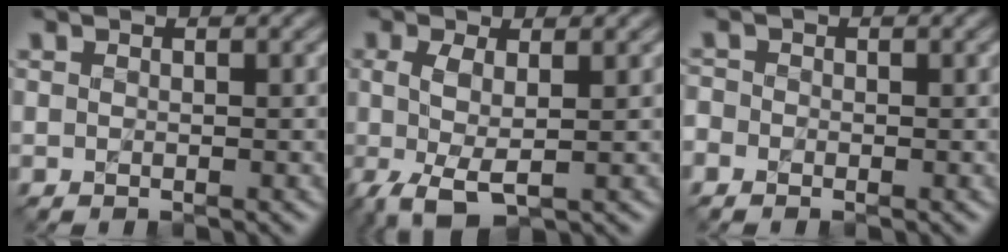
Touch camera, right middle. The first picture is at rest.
{"total": 3.7, "force": [-0.7, 1.5, 3.4], "torque": [-0.085, -0.008, -0.012]}
{"total": 1.0, "force": [-0.6, 0.8, 0.1], "torque": [0.000, 0.000, -0.011]}